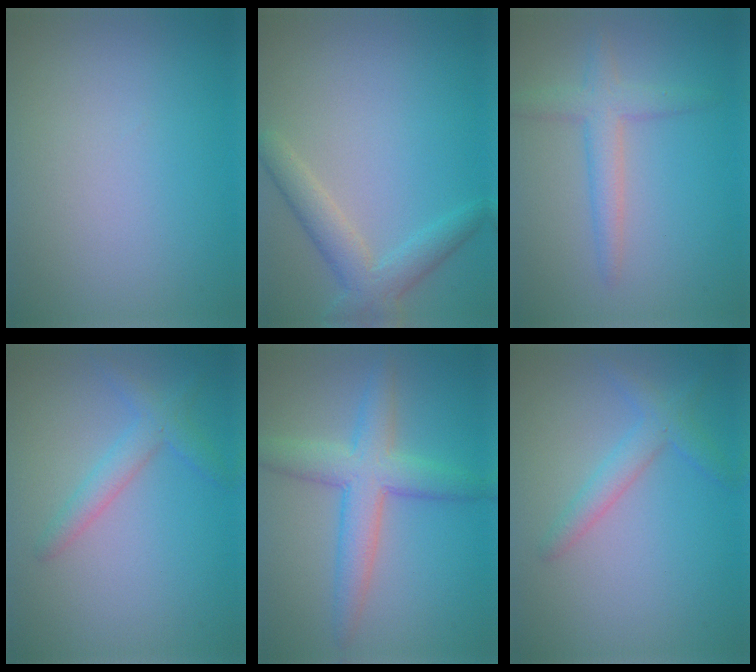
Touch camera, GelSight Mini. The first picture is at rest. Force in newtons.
{"total": 3.4, "press": 3.4, "slide": 0.1}
{"total": 2.9, "press": 2.9, "slide": 0.2}
{"total": 2.4, "press": 2.4, "slide": 0.1}
{"total": 5.1, "press": 5.1, "slide": 0.2}
{"total": 2.4, "press": 2.4, "slide": 0.1}